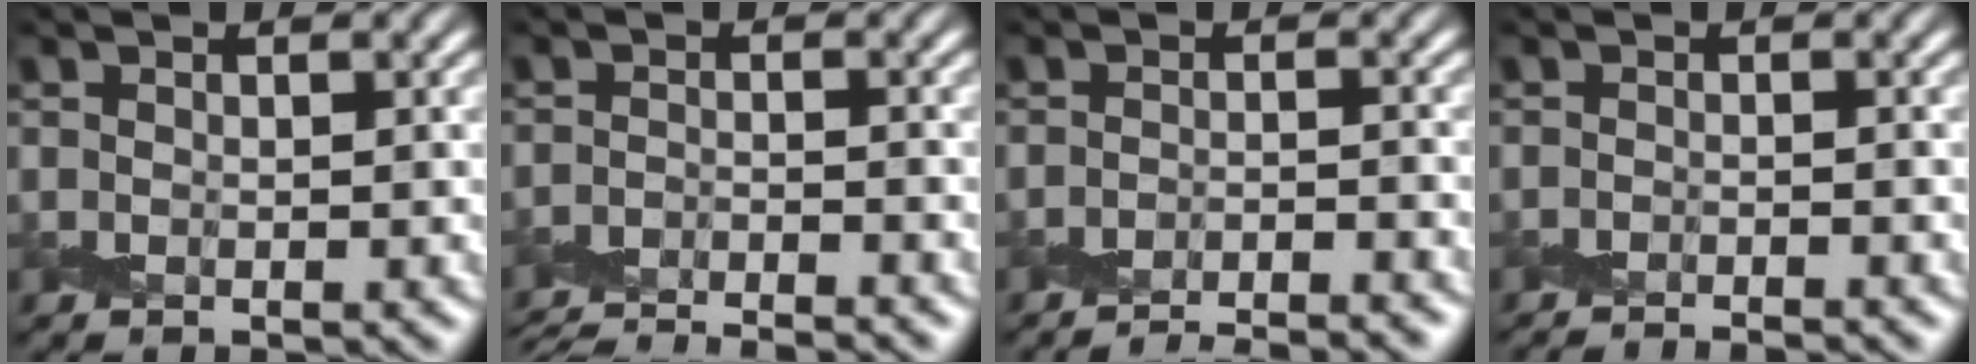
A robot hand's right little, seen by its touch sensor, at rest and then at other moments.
{"total": 7.3, "force": [-7.1, 0.7, 1.5], "torque": [-0.018, -0.017, -0.103]}
{"total": 6.3, "force": [-6.2, 0.2, 1.3], "torque": [-0.012, -0.007, -0.091]}
{"total": 2.8, "force": [-2.7, -0.5, 0.7], "torque": [-0.008, -0.009, -0.052]}